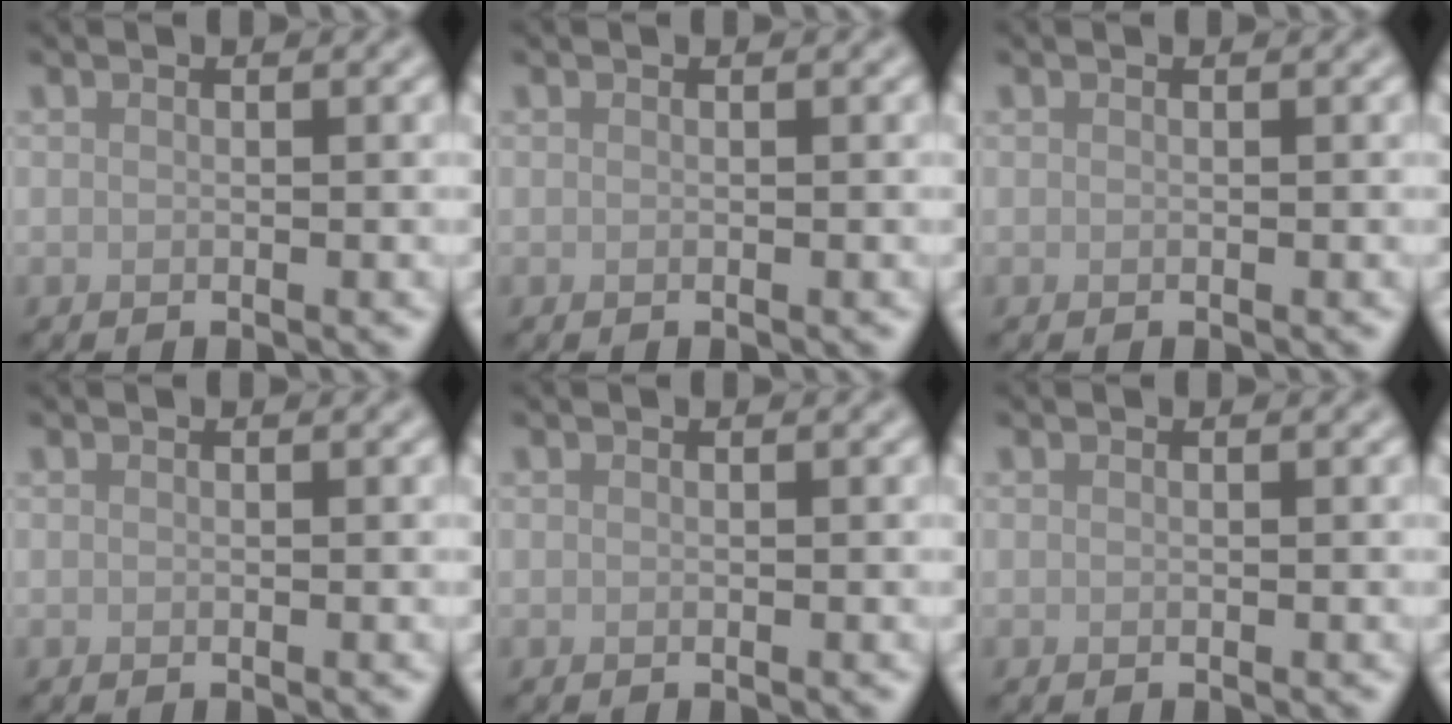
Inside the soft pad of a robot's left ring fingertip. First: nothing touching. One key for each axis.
{"total": 0.0}
{"total": 0.0}
{"total": 0.0}
{"total": 0.0}
{"total": 0.0}